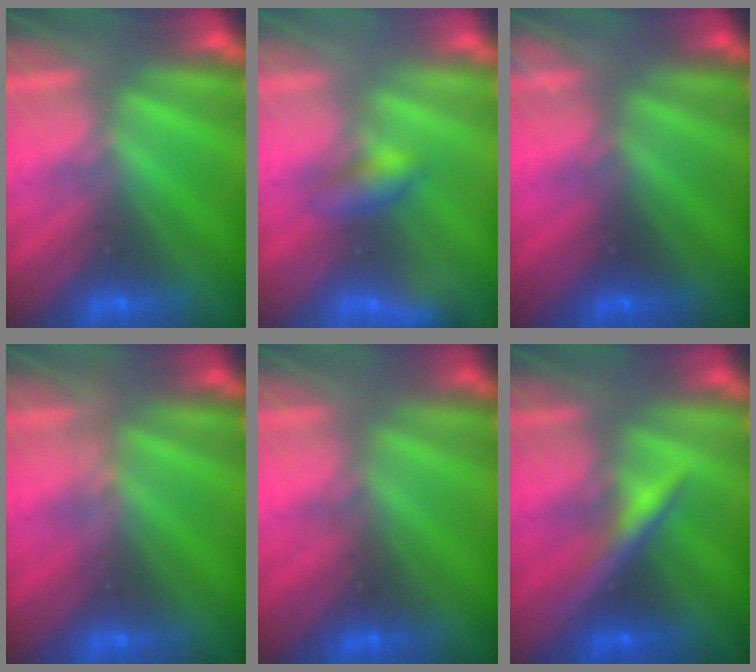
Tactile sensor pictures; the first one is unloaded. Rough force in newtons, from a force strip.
{"total": 2.1}
{"total": 2.2}
{"total": 3.4}
{"total": 5.0}
{"total": 3.6}